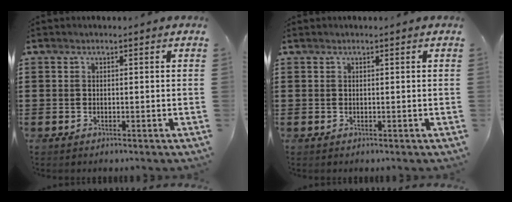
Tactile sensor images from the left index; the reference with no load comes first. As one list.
[{"total": 0.0}]